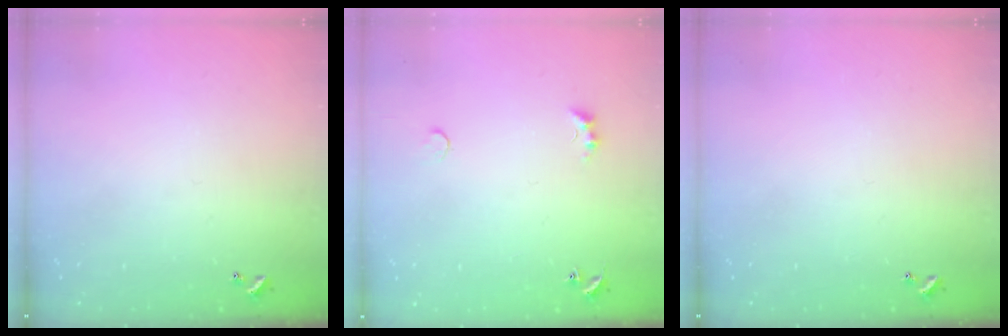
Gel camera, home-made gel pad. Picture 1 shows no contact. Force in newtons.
{"total": 1.9, "press": 1.9, "slide": 0.5}
{"total": 0.0}